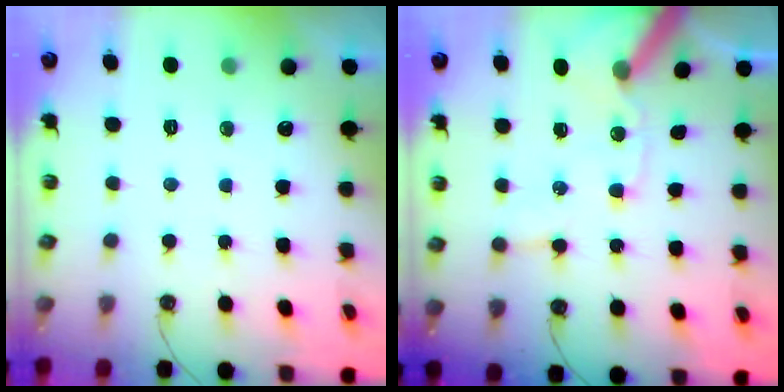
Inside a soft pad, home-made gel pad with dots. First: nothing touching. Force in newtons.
{"total": 12.4, "press": 12.3, "slide": 1.8}